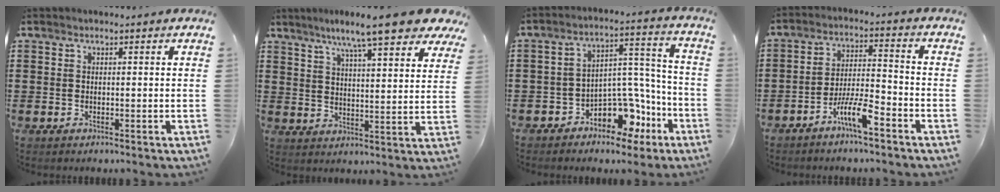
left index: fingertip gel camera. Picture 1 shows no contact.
{"total": 10.3, "force": [8.1, 0.4, 6.3], "torque": [-0.122, -0.029, 0.133]}
{"total": 8.4, "force": [-5.7, 4.9, 3.8], "torque": [-0.062, 0.022, -0.101]}
{"total": 7.2, "force": [-5.0, 1.2, 5.0], "torque": [-0.110, 0.000, -0.097]}